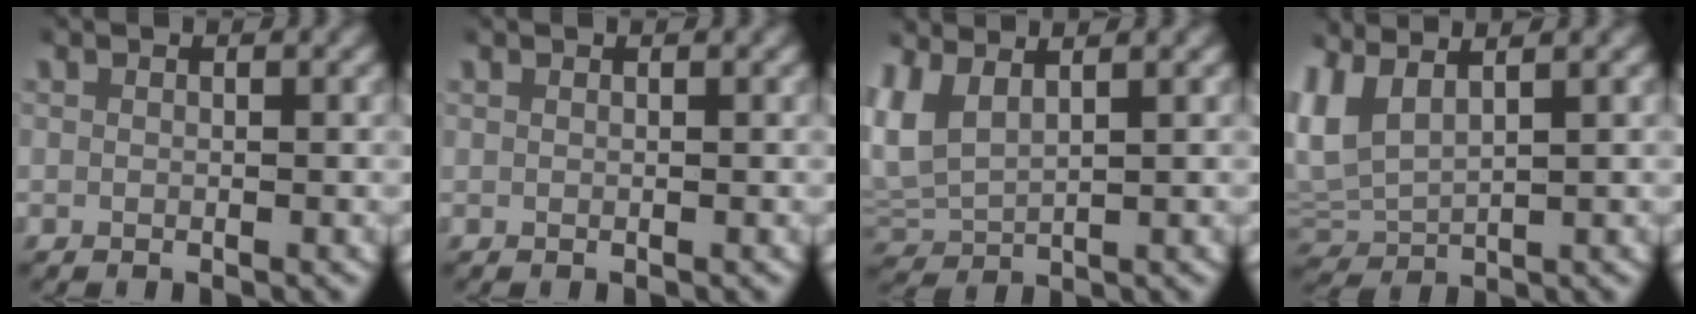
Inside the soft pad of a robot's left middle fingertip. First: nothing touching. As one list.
[{"total": 0.0}, {"total": 6.6, "force": [1.8, 5.2, 3.7], "torque": [-0.132, -0.009, 0.037]}, {"total": 7.6, "force": [2.1, 5.8, 4.3], "torque": [-0.143, -0.006, 0.040]}]